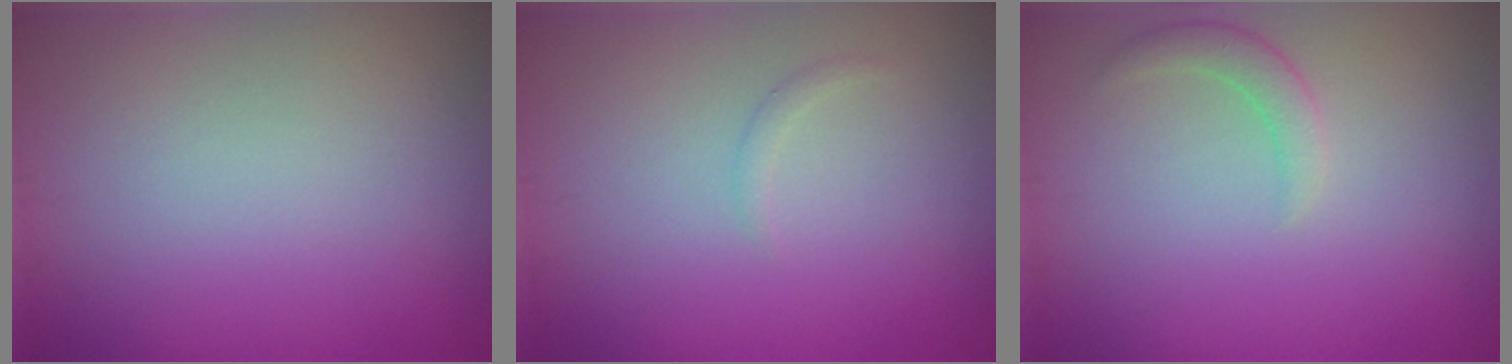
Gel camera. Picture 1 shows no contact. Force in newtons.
{"total": 0.6, "press": 0.6, "slide": 0.1}
{"total": 1.6, "press": 1.6, "slide": 0.1}